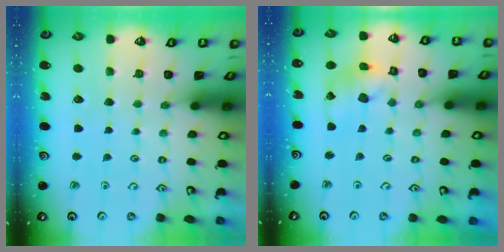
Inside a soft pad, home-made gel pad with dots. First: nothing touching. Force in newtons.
{"total": 10.9, "press": 10.8, "slide": 1.4}